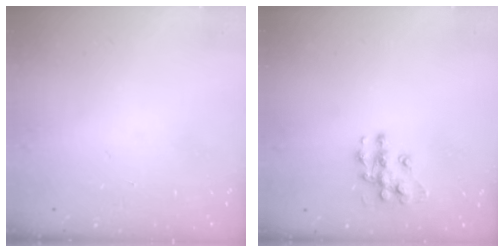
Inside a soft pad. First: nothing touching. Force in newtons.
{"total": 10.2, "press": 10.2, "slide": 0.5}